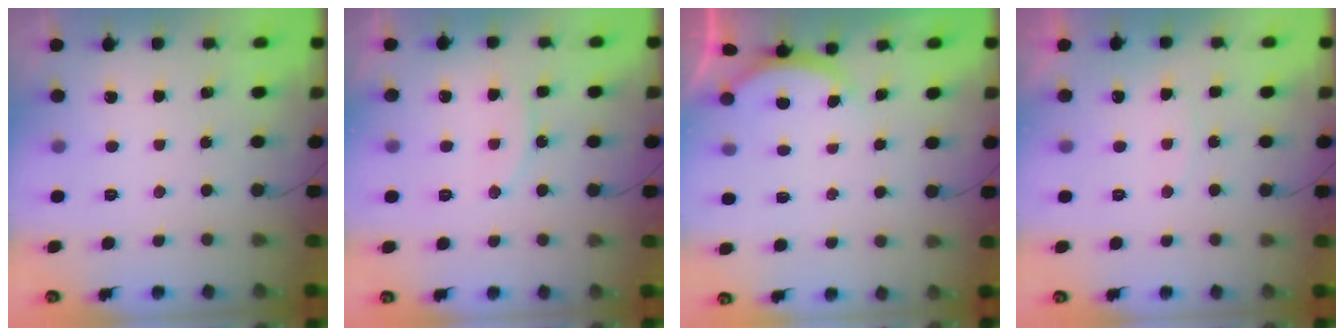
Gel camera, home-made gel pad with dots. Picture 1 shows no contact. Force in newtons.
{"total": 10.4, "press": 10.4, "slide": 0.8}
{"total": 1.7, "press": 1.7, "slide": 0.4}
{"total": 3.8, "press": 3.8, "slide": 0.4}